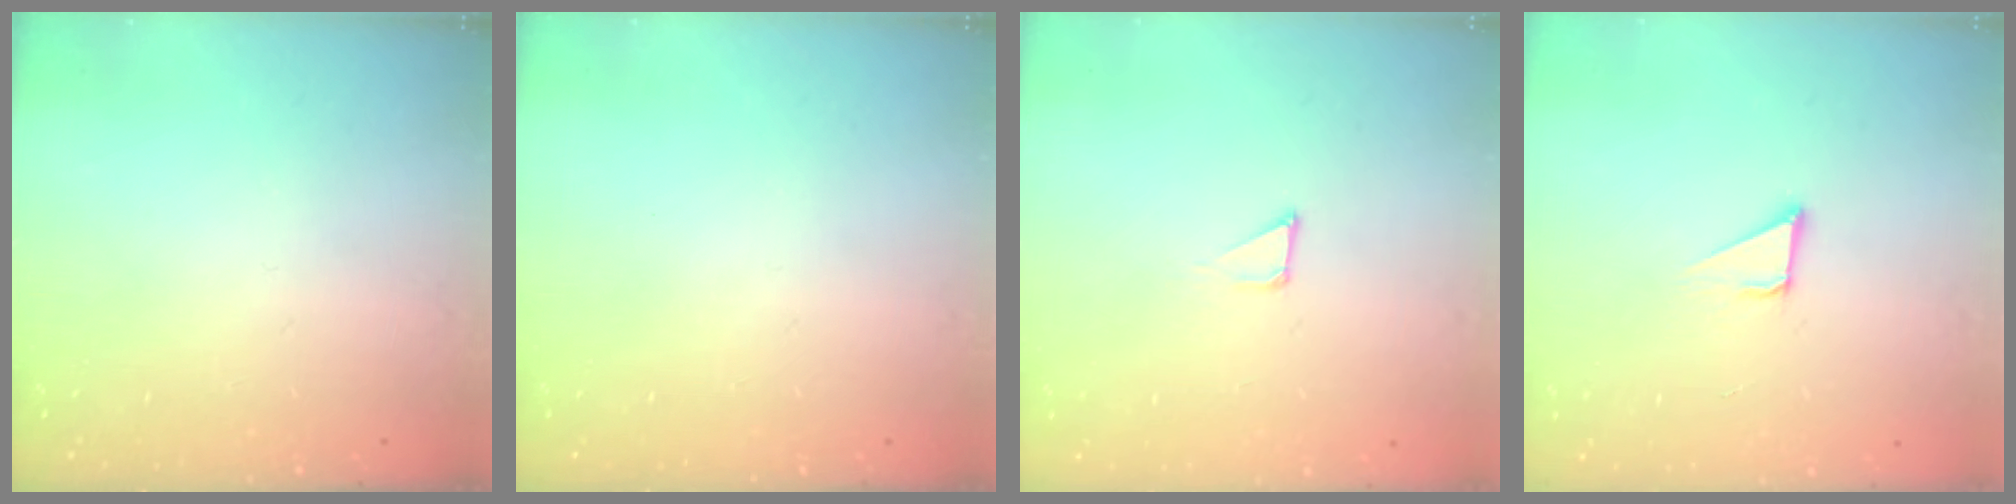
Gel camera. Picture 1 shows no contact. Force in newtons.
{"total": 0.0}
{"total": 1.3, "press": 1.3, "slide": 0.0}
{"total": 3.2, "press": 3.2, "slide": 0.2}